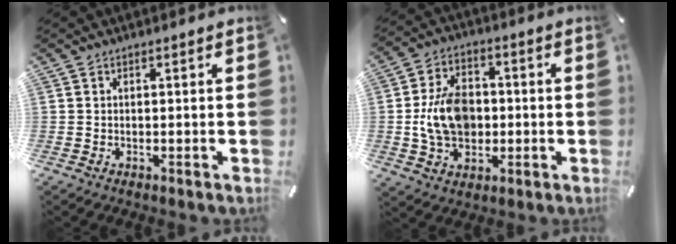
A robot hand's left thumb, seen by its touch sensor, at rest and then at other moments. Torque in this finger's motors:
{"motor_torque": [1.27, 1.30, 1.50, 0.11, 0.52]}